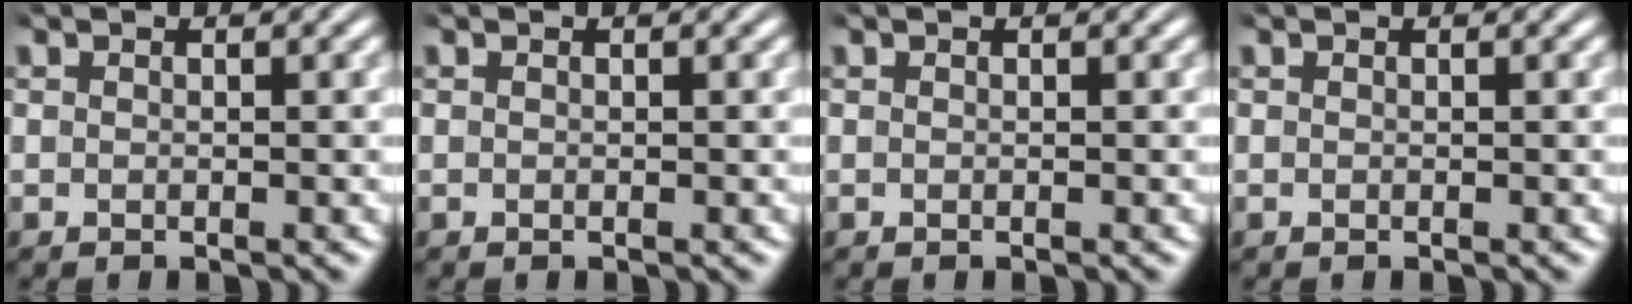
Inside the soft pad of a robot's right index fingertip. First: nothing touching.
{"total": 0.0}
{"total": 0.0}
{"total": 0.0}